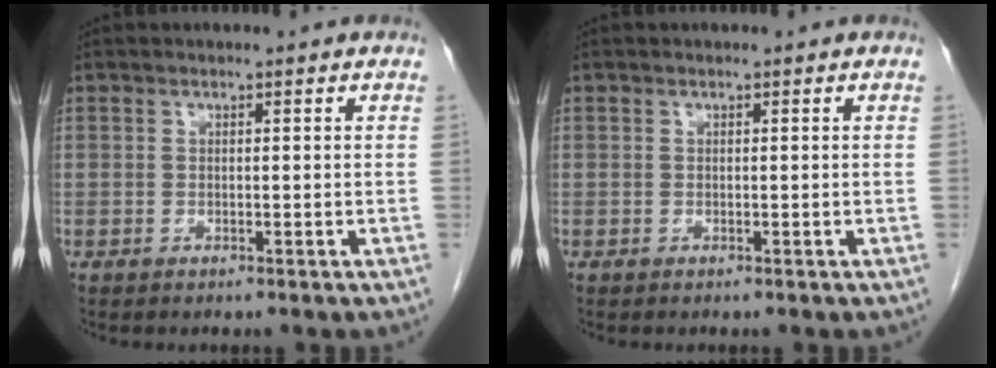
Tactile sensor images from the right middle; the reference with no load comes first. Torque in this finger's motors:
{"motor_torque": [-0.12, -0.12, 0.00, -0.01]}